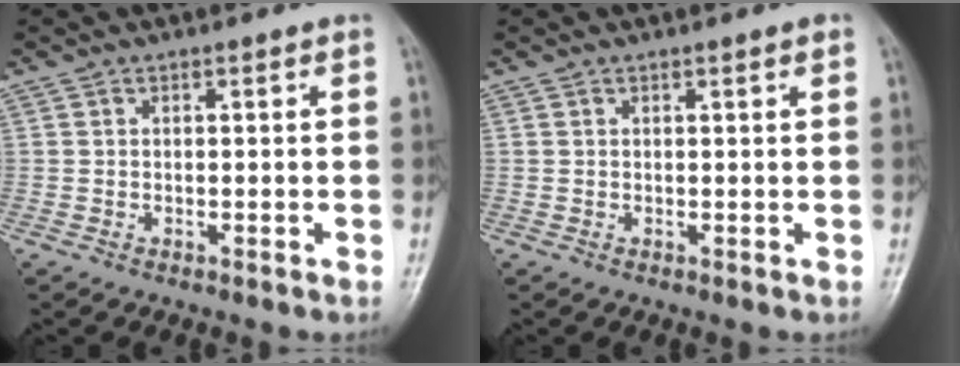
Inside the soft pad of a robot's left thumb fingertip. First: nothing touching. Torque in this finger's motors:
{"motor_torque": [-0.13, -0.04, -0.23, -0.15, 0.04]}